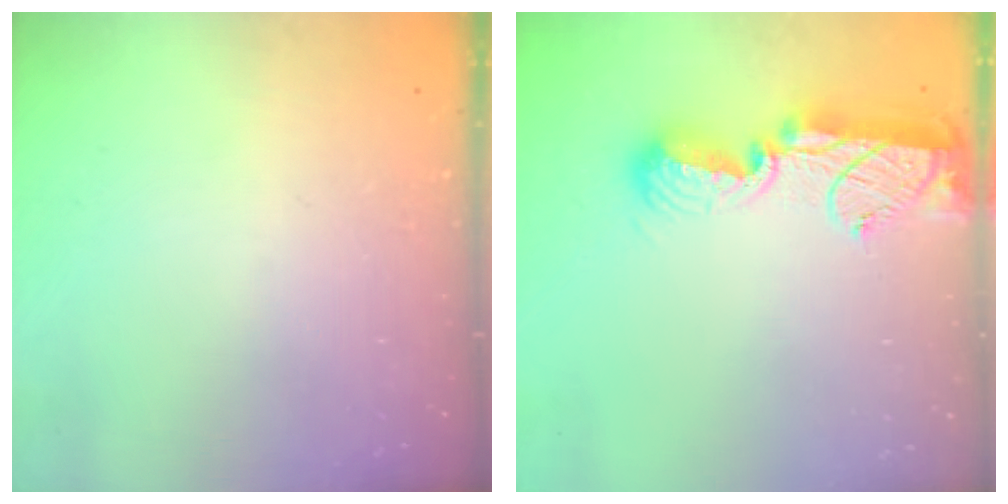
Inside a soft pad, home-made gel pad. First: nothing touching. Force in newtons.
{"total": 11.4, "press": 11.3, "slide": 1.5}